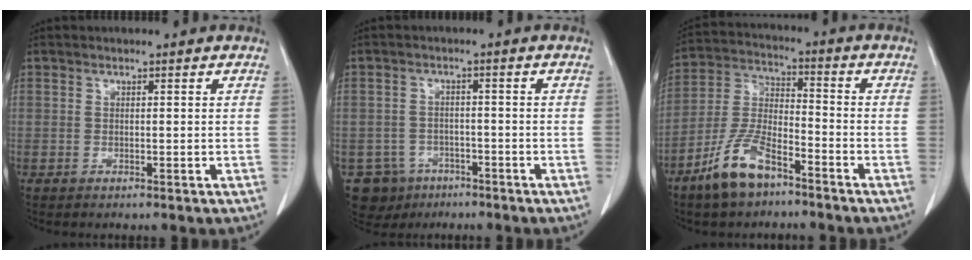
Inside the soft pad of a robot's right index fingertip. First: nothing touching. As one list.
[{"total": 6.2, "force": [-3.7, 5.0, 0.4], "torque": [-0.007, 0.007, -0.051]}, {"total": 10.2, "force": [-6.9, 3.5, 6.7], "torque": [-0.153, -0.005, -0.136]}]